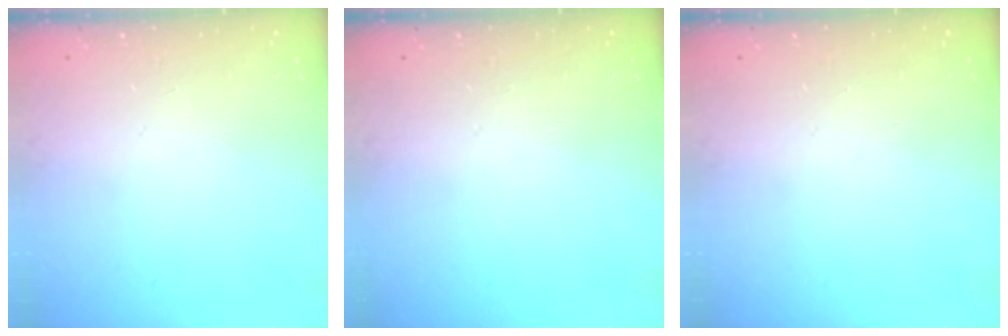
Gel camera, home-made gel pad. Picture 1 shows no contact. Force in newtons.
{"total": 0.0}
{"total": 0.0}